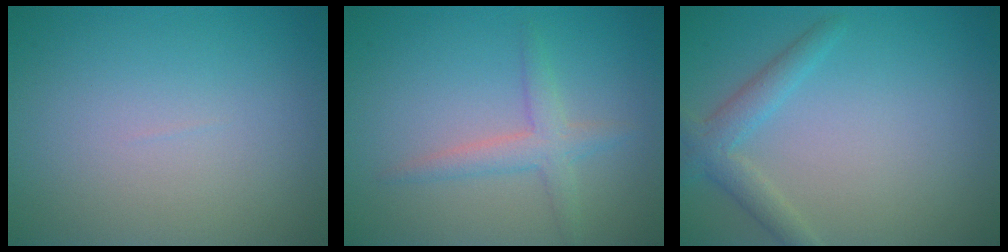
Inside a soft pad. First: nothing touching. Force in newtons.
{"total": 2.4, "press": 2.4, "slide": 0.1}
{"total": 2.6, "press": 2.6, "slide": 0.1}